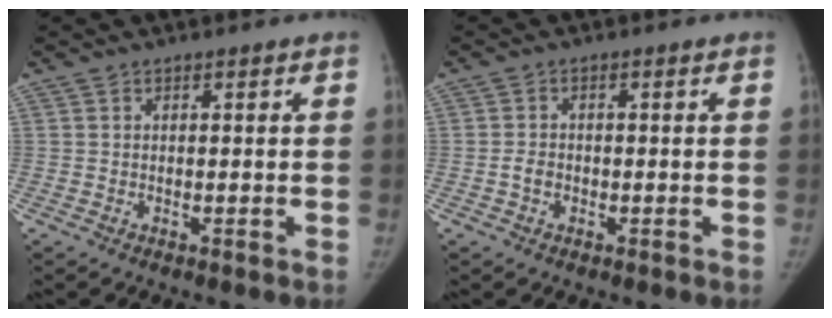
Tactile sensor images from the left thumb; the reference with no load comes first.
{"total": 2.2, "force": [-0.6, 1.6, 1.2], "torque": [-0.019, 0.009, -0.012]}